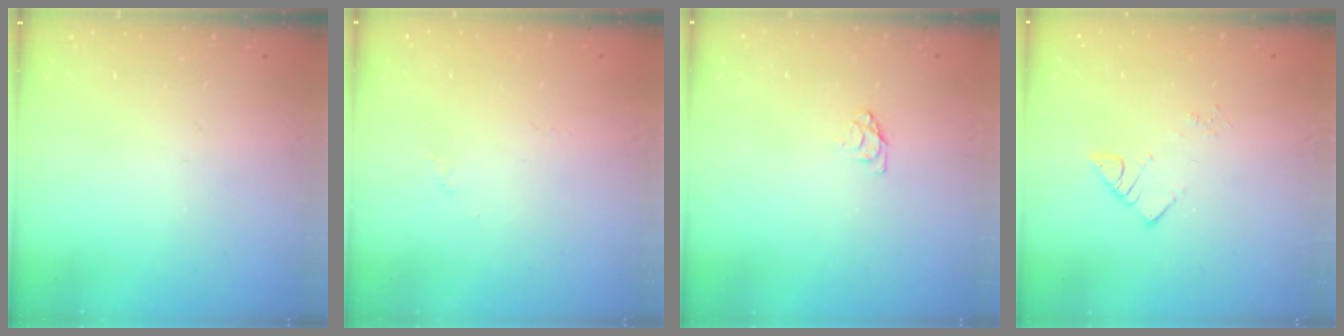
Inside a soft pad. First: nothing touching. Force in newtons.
{"total": 1.7, "press": 1.6, "slide": 0.4}
{"total": 3.7, "press": 3.7, "slide": 0.4}
{"total": 3.3, "press": 3.3, "slide": 0.1}